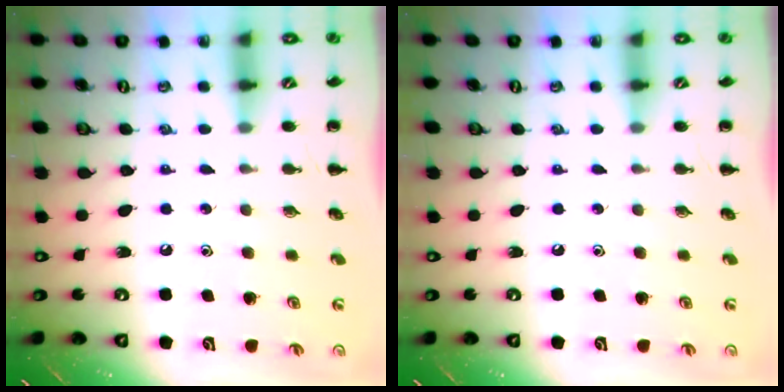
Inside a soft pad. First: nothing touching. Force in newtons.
{"total": 0.0}